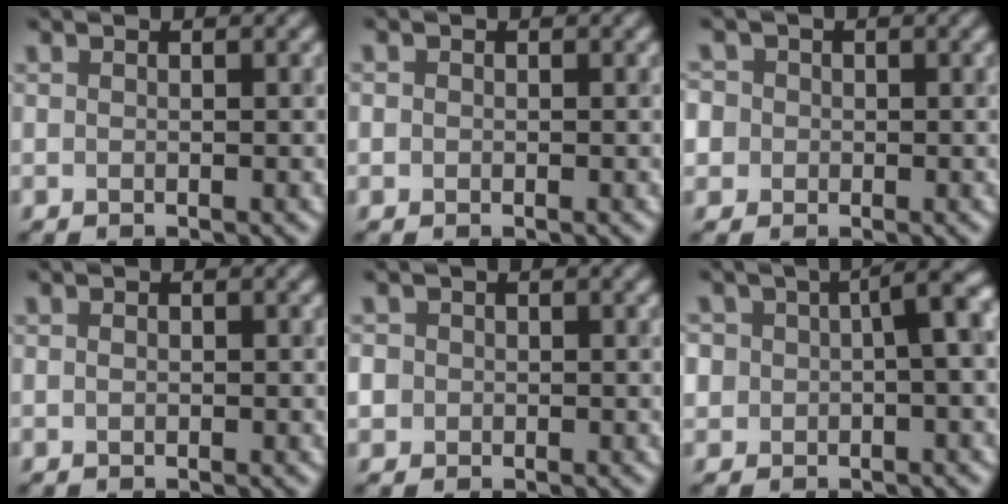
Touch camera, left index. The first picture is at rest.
{"total": 0.6, "force": [0.0, 0.6, 0.1], "torque": [0.002, -0.003, -0.003]}
{"total": 4.7, "force": [1.0, 4.3, 1.7], "torque": [-0.033, 0.036, -0.011]}
{"total": 0.6, "force": [0.0, 0.5, 0.4], "torque": [-0.006, -0.001, 0.000]}
{"total": 2.8, "force": [0.1, 2.7, 0.9], "torque": [-0.011, 0.016, -0.016]}
{"total": 6.1, "force": [0.4, 3.6, 4.9], "torque": [-0.073, 0.016, -0.004]}